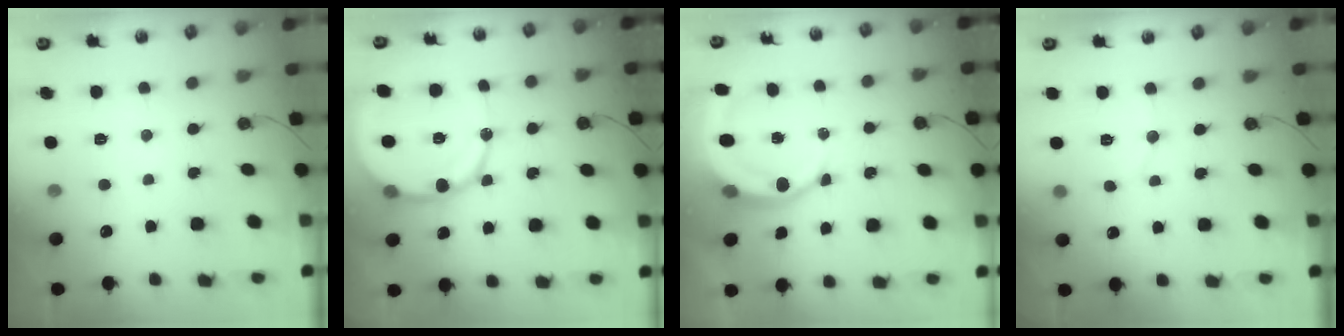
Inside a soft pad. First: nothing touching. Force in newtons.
{"total": 15.7, "press": 15.5, "slide": 2.8}
{"total": 10.0, "press": 9.9, "slide": 1.1}
{"total": 4.7, "press": 4.6, "slide": 0.7}